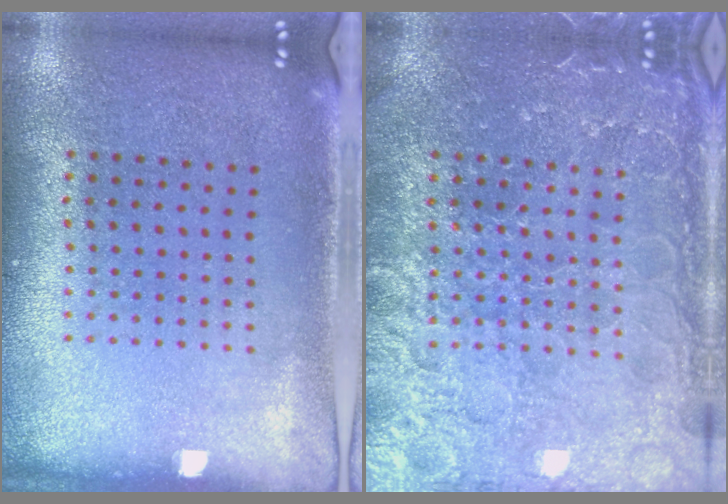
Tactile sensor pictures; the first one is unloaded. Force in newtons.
{"total": 4.3, "press": 4.3, "slide": 0.5}